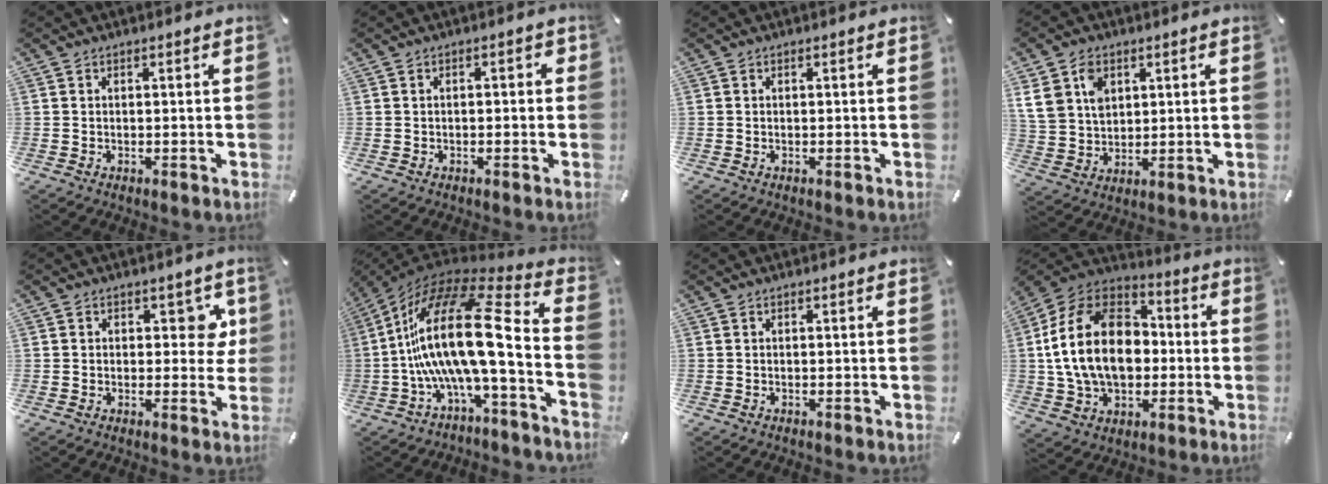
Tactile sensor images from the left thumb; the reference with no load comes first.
{"total": 1.5, "force": [-0.7, 0.8, 1.1], "torque": [-0.020, 0.004, -0.014]}
{"total": 0.0}
{"total": 9.4, "force": [3.6, 7.3, 4.6], "torque": [-0.098, 0.003, 0.066]}
{"total": 6.6, "force": [2.1, 4.4, 4.4], "torque": [-0.045, -0.002, 0.029]}
{"total": 22.5, "force": [-1.1, 7.0, 21.3], "torque": [-0.450, -0.019, -0.030]}
{"total": 0.0}
{"total": 19.8, "force": [-0.5, 14.8, 13.1], "torque": [-0.283, 0.013, -0.013]}